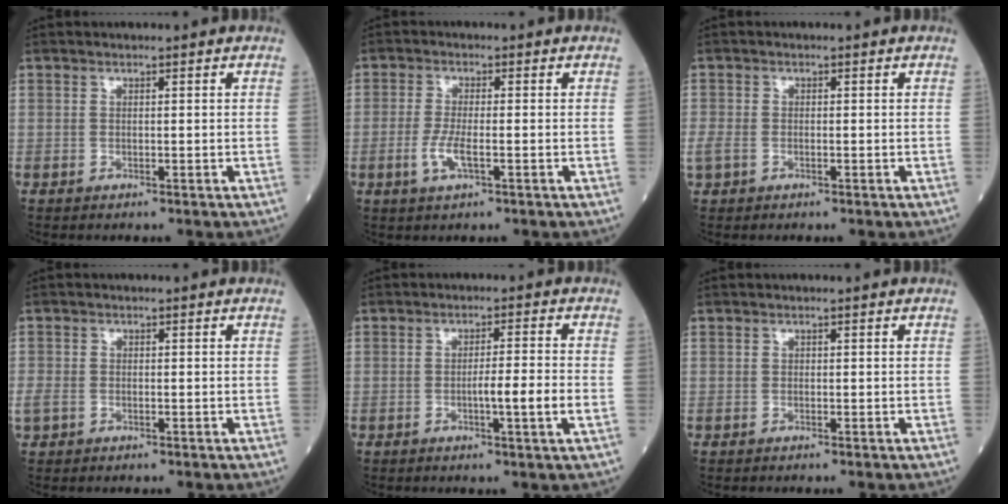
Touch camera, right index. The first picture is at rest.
{"total": 3.8, "force": [-1.2, 0.6, 3.5], "torque": [-0.080, -0.005, -0.024]}
{"total": 3.1, "force": [-1.1, 2.0, 2.1], "torque": [-0.067, 0.002, -0.016]}
{"total": 2.6, "force": [-1.0, 1.8, 1.6], "torque": [-0.054, 0.001, -0.015]}
{"total": 4.5, "force": [-1.1, -0.6, 4.3], "torque": [-0.066, -0.002, -0.017]}
{"total": 0.0}